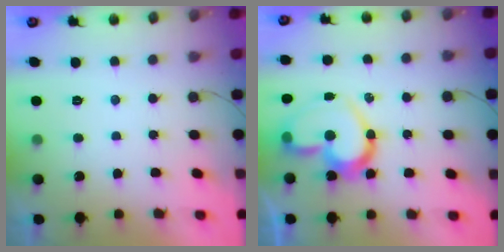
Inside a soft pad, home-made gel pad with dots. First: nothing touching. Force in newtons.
{"total": 18.4, "press": 18.3, "slide": 1.4}